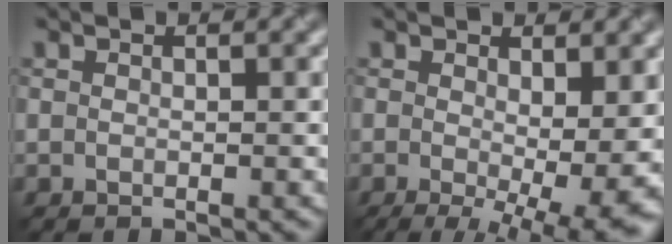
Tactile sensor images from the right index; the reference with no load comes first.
{"total": 8.5, "force": [-1.4, 2.8, 7.9], "torque": [-0.112, -0.020, -0.010]}